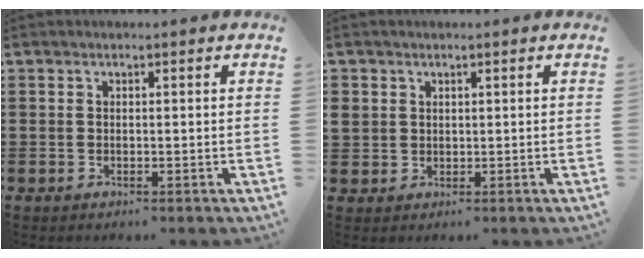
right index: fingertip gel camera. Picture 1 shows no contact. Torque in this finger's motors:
{"motor_torque": [0.26, 0.39, 0.03, 0.03]}